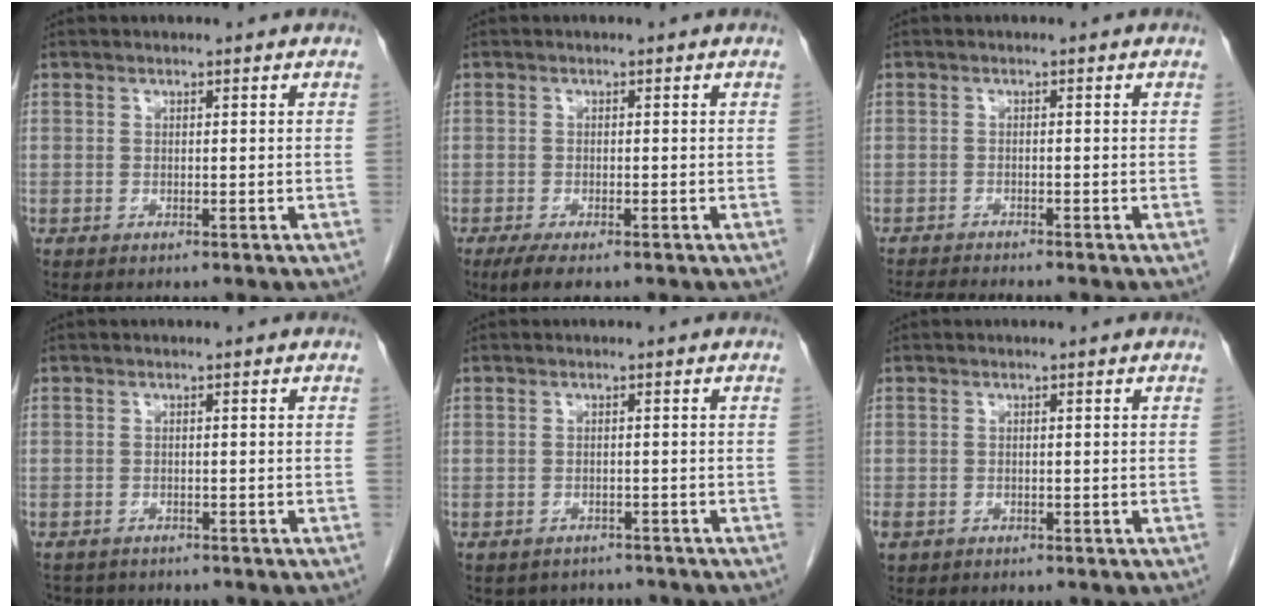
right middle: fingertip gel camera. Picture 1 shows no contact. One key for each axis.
{"total": 3.7, "fx": -2.5, "fy": 0.8, "fz": 2.6, "tx": -0.050, "ty": -0.011, "tz": -0.040}
{"total": 5.2, "fx": -4.9, "fy": -0.3, "fz": 1.9, "tx": -0.031, "ty": -0.018, "tz": -0.079}
{"total": 3.0, "fx": -2.7, "fy": 1.2, "fz": 0.2, "tx": -0.006, "ty": -0.006, "tz": -0.040}
{"total": 4.2, "fx": -3.7, "fy": 2.0, "fz": 0.1, "tx": -0.001, "ty": 0.005, "tz": -0.046}
{"total": 1.8, "fx": -0.8, "fy": 1.3, "fz": 0.8, "tx": -0.024, "ty": -0.001, "tz": -0.010}